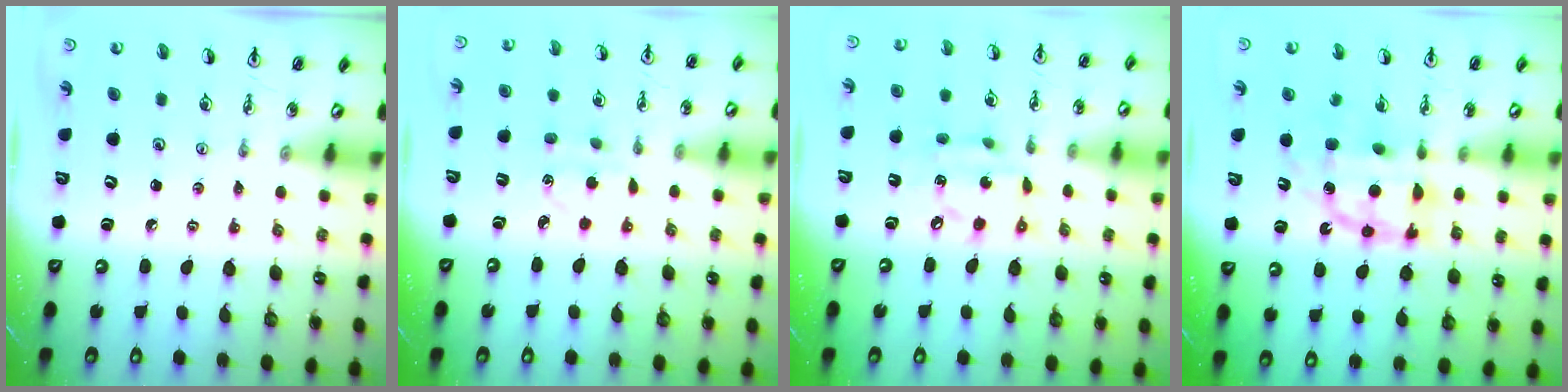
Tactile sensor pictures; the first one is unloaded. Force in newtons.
{"total": 4.0, "press": 3.9, "slide": 0.6}
{"total": 9.5, "press": 9.4, "slide": 0.9}
{"total": 11.3, "press": 11.3, "slide": 1.4}